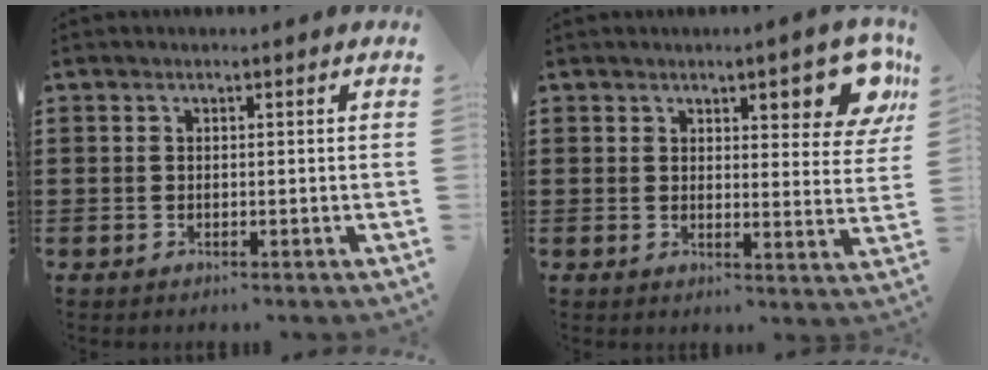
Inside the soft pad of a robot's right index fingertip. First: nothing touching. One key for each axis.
{"total": 8.1, "fx": 4.6, "fy": 2.5, "fz": 6.2, "tx": -0.080, "ty": -0.013, "tz": 0.072}